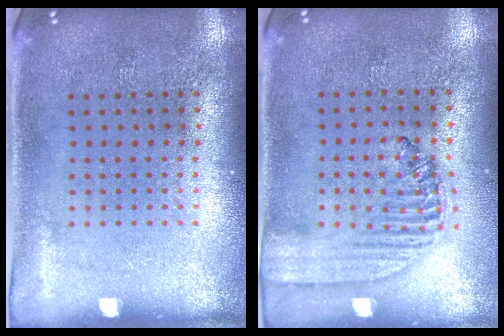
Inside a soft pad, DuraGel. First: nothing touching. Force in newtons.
{"total": 1.5, "press": 1.4, "slide": 0.5}